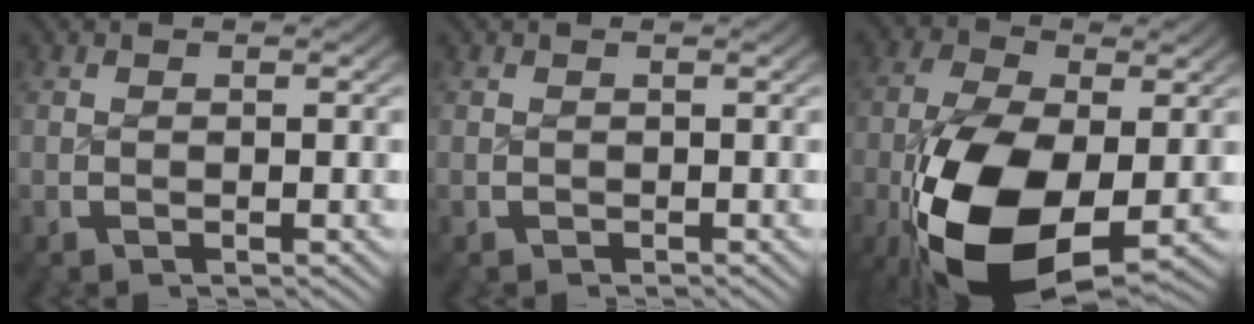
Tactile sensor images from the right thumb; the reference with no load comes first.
{"total": 0.5, "force": [0.0, -0.1, -0.5], "torque": [0.010, 0.001, 0.001]}
{"total": 13.5, "force": [-3.4, 7.9, 10.4], "torque": [-0.229, -0.067, -0.020]}